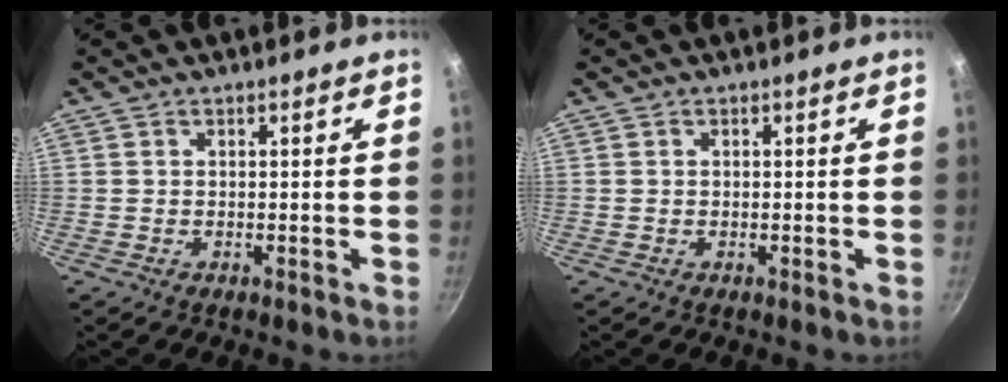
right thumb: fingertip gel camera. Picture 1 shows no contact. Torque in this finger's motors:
{"motor_torque": [0.16, 0.02, -0.40, 0.18, 0.01]}